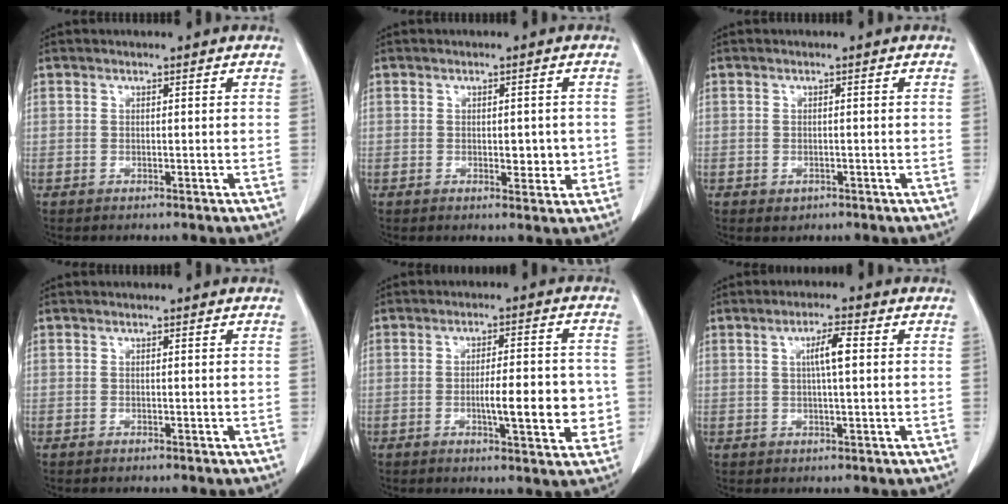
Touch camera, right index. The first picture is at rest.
{"total": 3.2, "force": [-0.3, 1.8, 2.6], "torque": [-0.028, -0.001, 0.003]}
{"total": 1.2, "force": [-0.6, 0.9, 0.6], "torque": [-0.009, 0.001, -0.002]}
{"total": 0.0}
{"total": 9.1, "force": [-1.7, 2.1, 8.7], "torque": [-0.121, 0.005, -0.018]}
{"total": 4.0, "force": [0.7, 0.3, 3.9], "torque": [-0.069, 0.005, 0.011]}